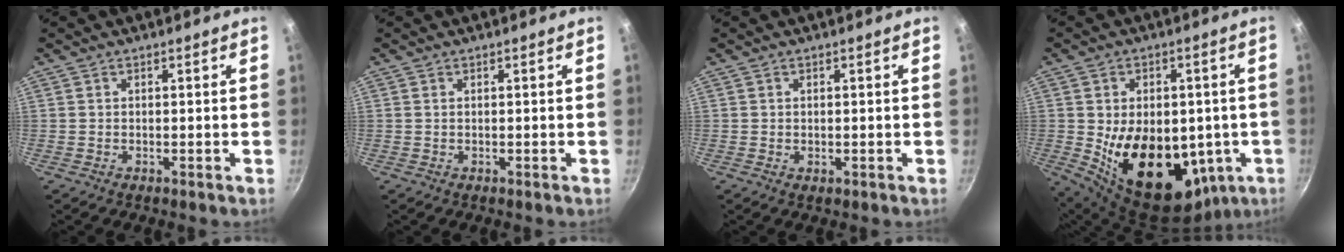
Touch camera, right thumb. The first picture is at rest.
{"total": 0.0}
{"total": 0.5, "force": [0.0, 0.4, 0.4], "torque": [-0.004, -0.002, 0.000]}
{"total": 22.2, "force": [-2.9, 14.6, 16.4], "torque": [-0.237, -0.011, -0.018]}